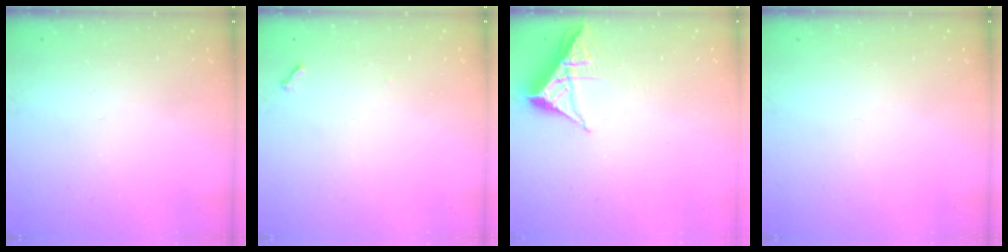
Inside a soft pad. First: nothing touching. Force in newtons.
{"total": 3.8, "press": 3.8, "slide": 0.5}
{"total": 6.3, "press": 6.2, "slide": 0.9}
{"total": 0.0}